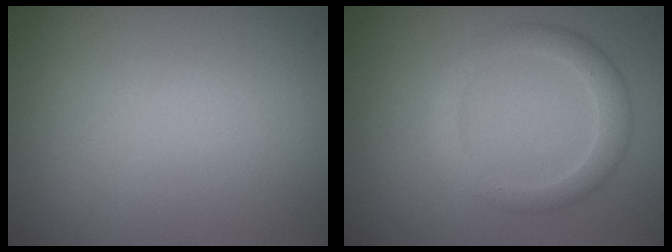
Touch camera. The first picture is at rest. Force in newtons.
{"total": 2.6, "press": 2.6, "slide": 0.1}